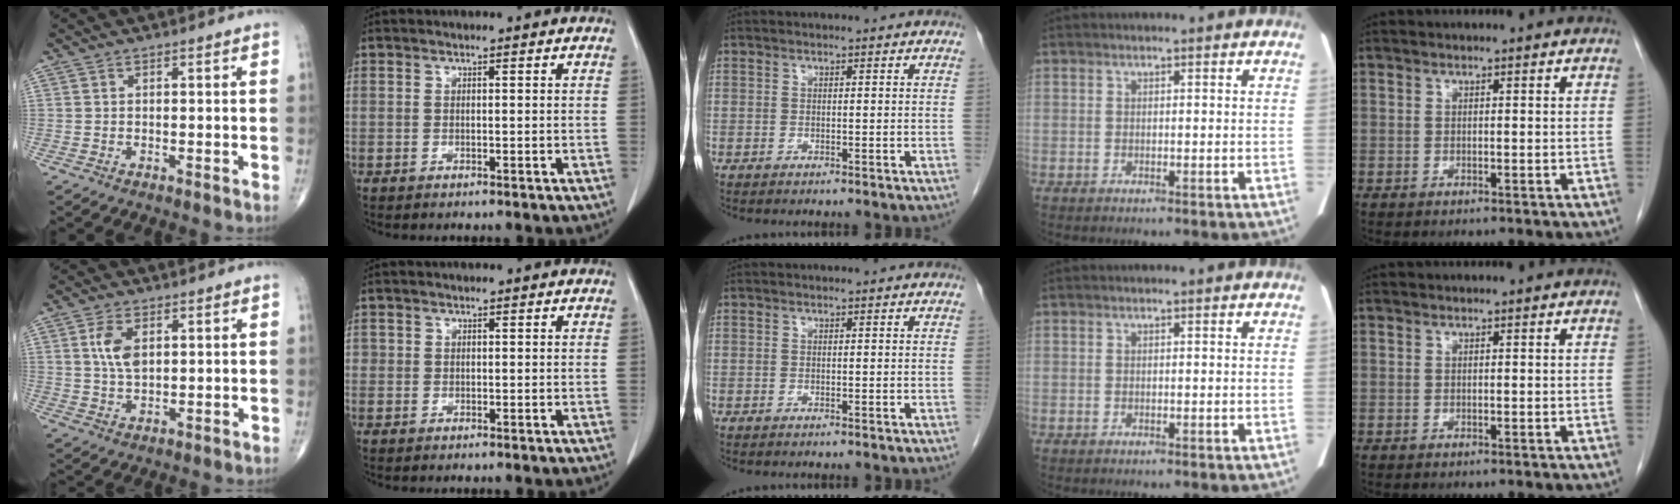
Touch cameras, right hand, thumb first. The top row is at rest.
{"thumb": {"total": 5.9, "force": [1.7, 3.3, 4.6], "torque": [-0.089, -0.007, 0.033]}, "index": {"total": 0.5, "force": [0.0, 0.5, 0.1], "torque": [0.005, 0.003, -0.002]}}